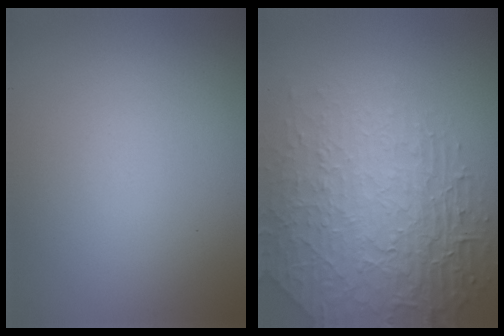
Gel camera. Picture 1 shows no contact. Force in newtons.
{"total": 8.7, "press": 5.9, "slide": 6.4}